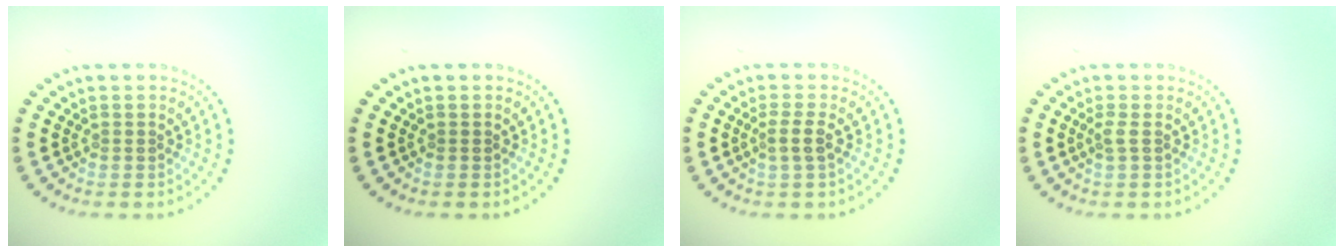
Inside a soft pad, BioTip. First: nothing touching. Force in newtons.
{"total": 0.0}
{"total": 1.6, "press": 1.2, "slide": 1.0}
{"total": 0.9, "press": 0.7, "slide": 0.6}